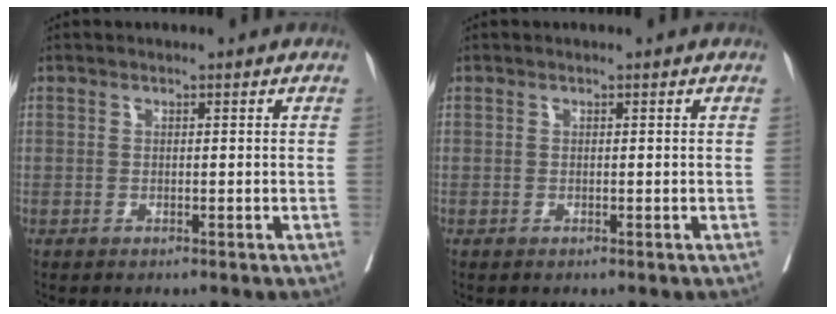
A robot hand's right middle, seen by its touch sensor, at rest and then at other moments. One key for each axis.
{"total": 0.0}